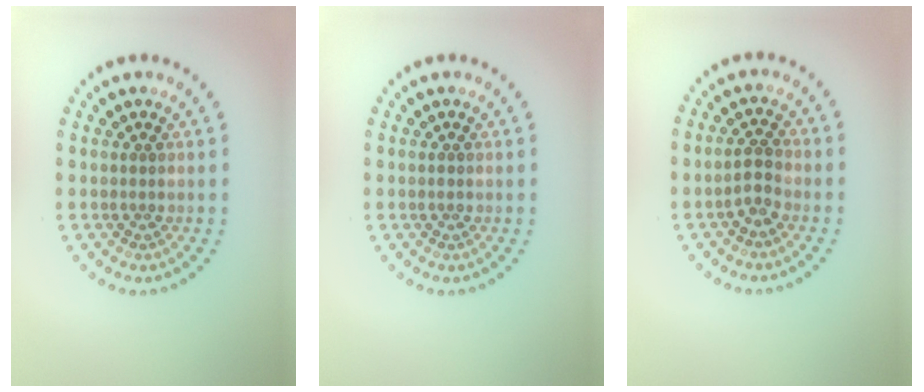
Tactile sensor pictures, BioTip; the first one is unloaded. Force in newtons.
{"total": 0.6, "press": 0.6, "slide": 0.0}
{"total": 1.8, "press": 1.7, "slide": 0.6}